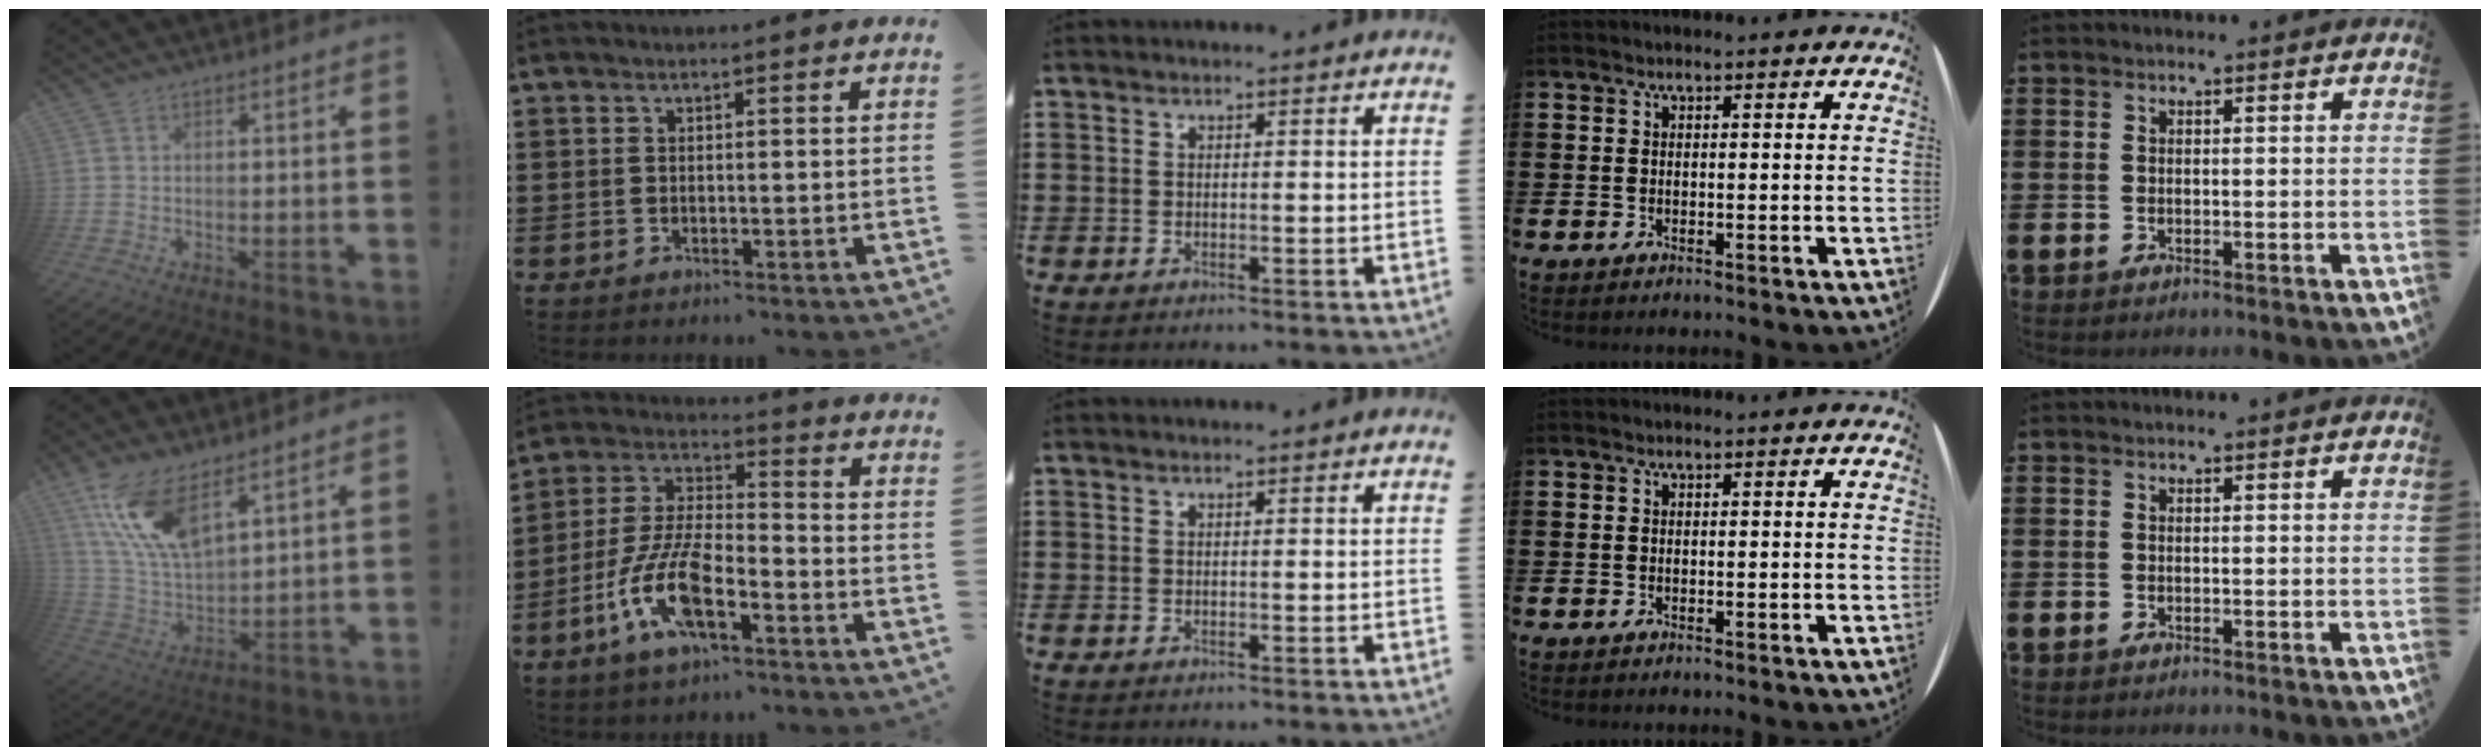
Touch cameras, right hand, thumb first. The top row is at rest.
{"thumb": {"total": 15.4, "force": [10.1, 6.1, 9.9], "torque": [-0.211, -0.060, 0.187]}, "index": {"total": 10.8, "force": [-5.3, 4.0, 8.5], "torque": [-0.208, -0.006, -0.105]}}